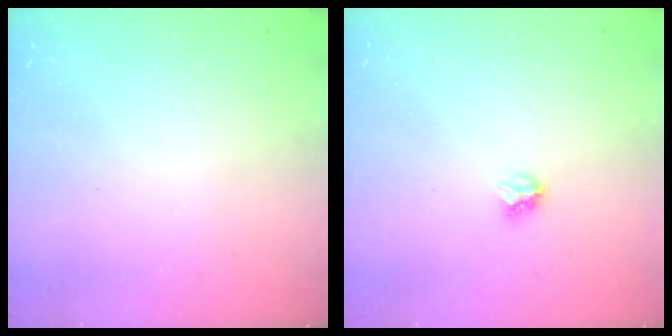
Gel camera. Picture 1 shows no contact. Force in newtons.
{"total": 2.8, "press": 2.8, "slide": 0.3}